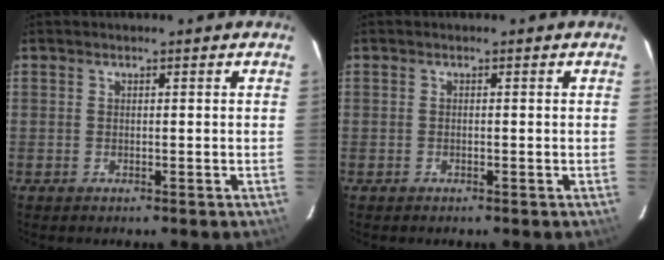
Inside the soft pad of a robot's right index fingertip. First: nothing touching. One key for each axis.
{"total": 0.0}